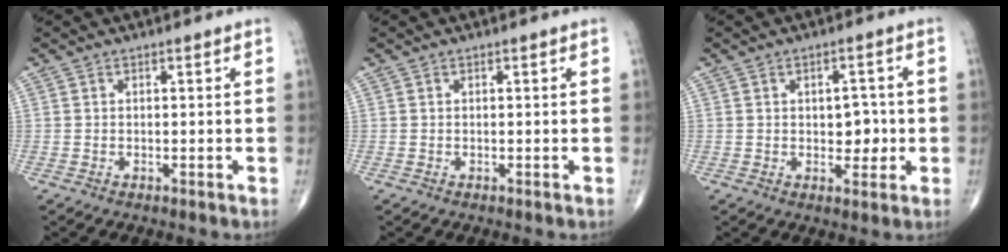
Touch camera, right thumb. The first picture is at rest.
{"total": 0.0}
{"total": 4.8, "force": [-0.1, 3.1, 3.7], "torque": [-0.023, 0.002, 0.001]}